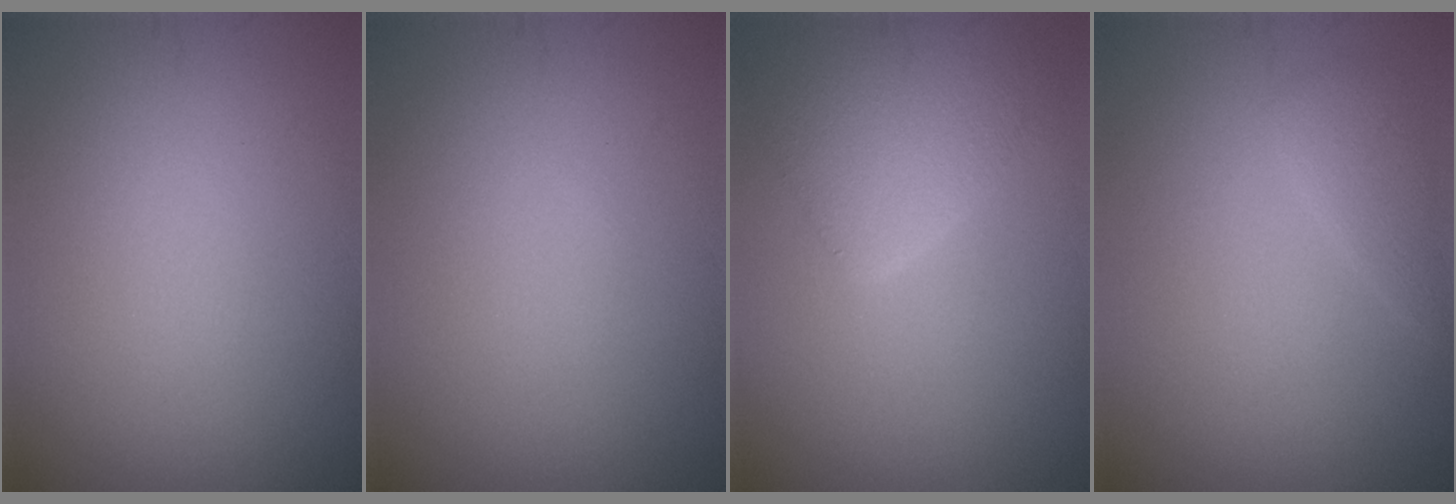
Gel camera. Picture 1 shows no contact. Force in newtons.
{"total": 0.0}
{"total": 4.3, "press": 4.3, "slide": 0.2}
{"total": 1.4, "press": 1.4, "slide": 0.1}